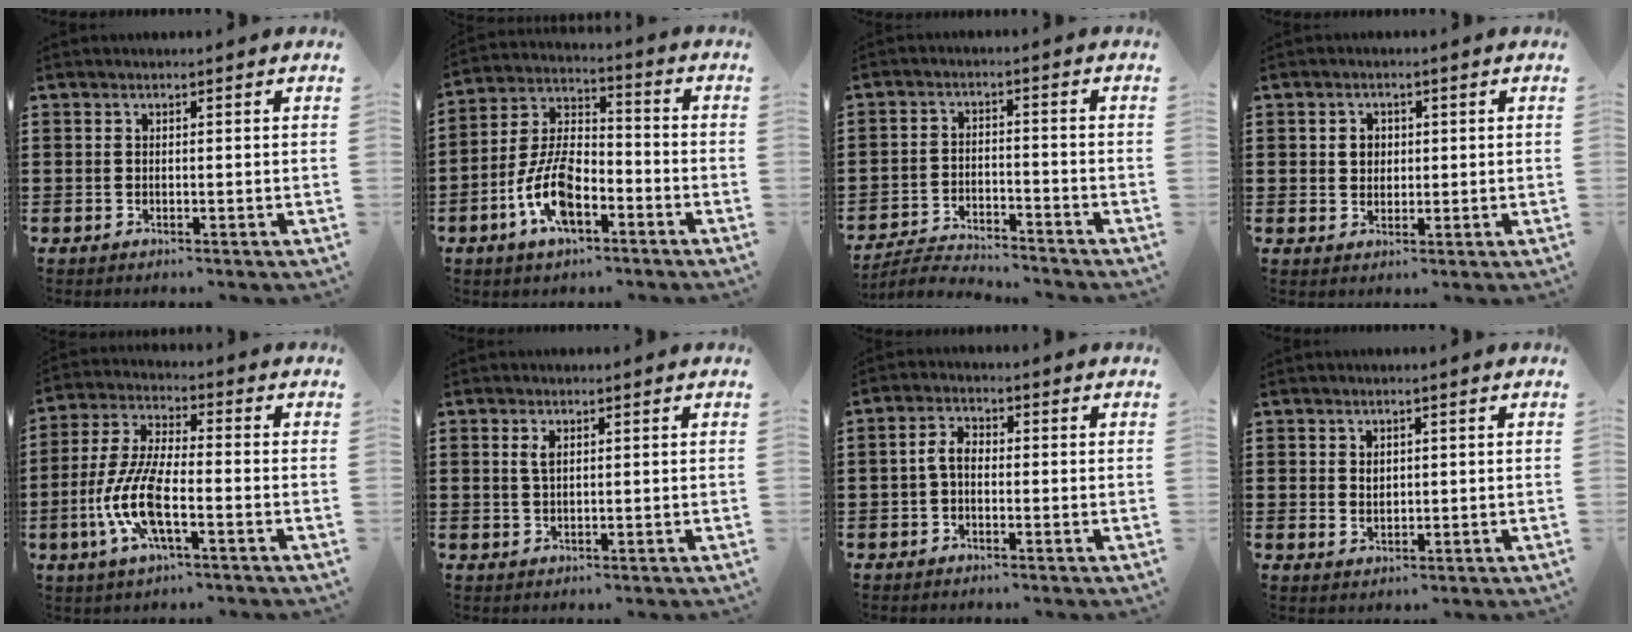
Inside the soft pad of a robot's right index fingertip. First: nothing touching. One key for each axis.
{"total": 9.8, "fx": -4.4, "fy": 4.8, "fz": 7.3, "tx": -0.166, "ty": 0.004, "tz": -0.084}
{"total": 4.1, "fx": -4.1, "fy": 0.2, "fz": 0.4, "tx": -0.019, "ty": 0.000, "tz": -0.088}
{"total": 2.4, "fx": 0.4, "fy": 2.2, "fz": 1.0, "tx": -0.028, "ty": 0.013, "tz": 0.006}
{"total": 9.8, "fx": -3.5, "fy": 3.0, "fz": 8.6, "tx": -0.204, "ty": -0.014, "tz": -0.070}
{"total": 1.8, "fx": 0.7, "fy": 0.7, "fz": 1.5, "tx": -0.033, "ty": 0.004, "tz": 0.012}
{"total": 3.3, "fx": -0.6, "fy": 1.9, "fz": 2.6, "tx": -0.066, "ty": 0.003, "tz": -0.017}
{"total": 1.4, "fx": 0.6, "fy": 1.1, "fz": 0.6, "tx": -0.014, "ty": 0.007, "tz": 0.012}